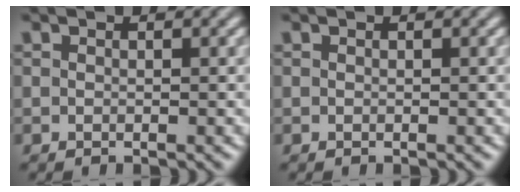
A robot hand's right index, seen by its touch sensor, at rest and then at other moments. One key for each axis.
{"total": 0.0}